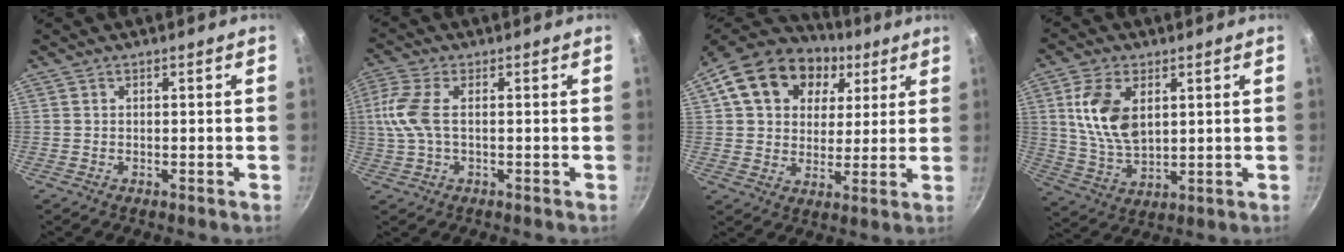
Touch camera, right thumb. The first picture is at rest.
{"total": 7.5, "force": [0.2, 3.4, 6.7], "torque": [-0.157, 0.012, -0.001]}
{"total": 20.1, "force": [7.5, 15.1, 11.0], "torque": [-0.182, 0.012, 0.117]}
{"total": 11.9, "force": [3.3, 7.0, 9.1], "torque": [-0.166, -0.021, 0.071]}